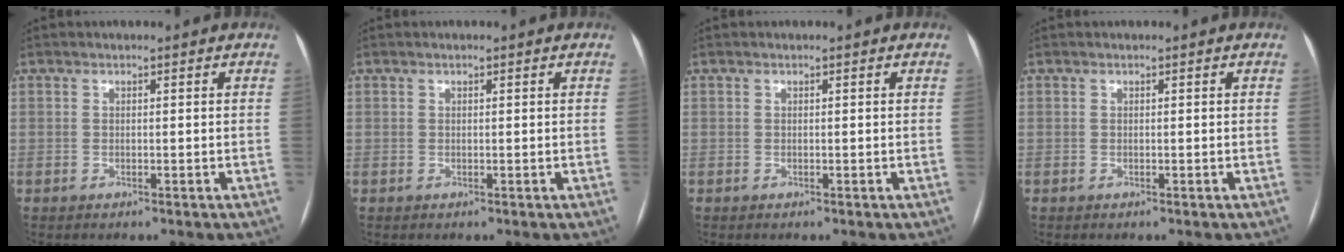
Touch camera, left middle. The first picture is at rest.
{"total": 0.0}
{"total": 0.0}
{"total": 0.0}